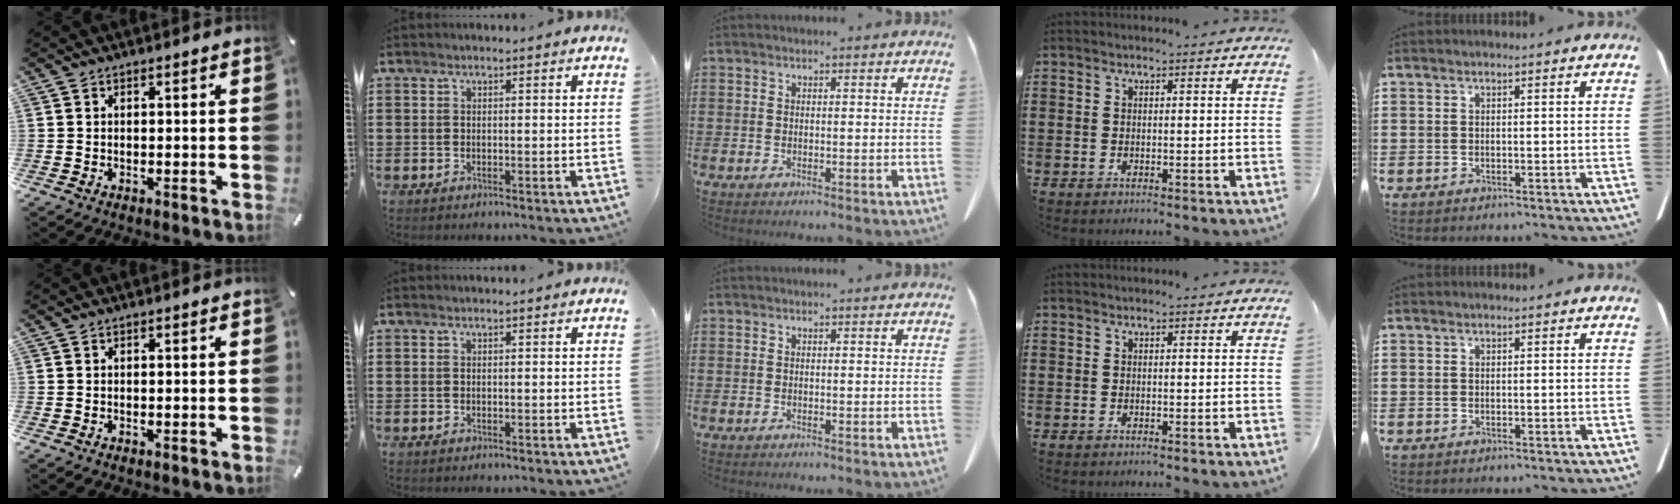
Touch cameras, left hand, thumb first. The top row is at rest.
{}